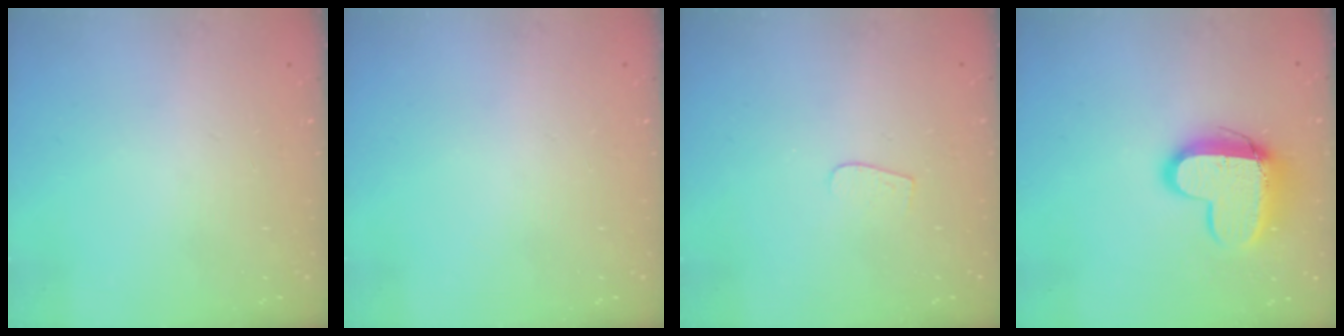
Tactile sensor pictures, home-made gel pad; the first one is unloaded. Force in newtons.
{"total": 0.0}
{"total": 3.7, "press": 3.7, "slide": 0.3}
{"total": 13.1, "press": 13.0, "slide": 1.1}